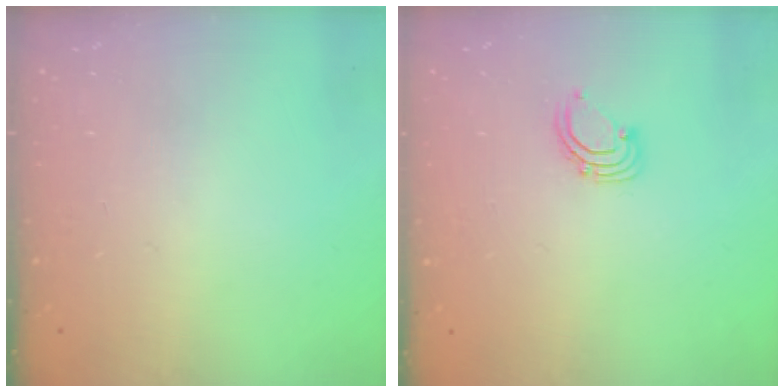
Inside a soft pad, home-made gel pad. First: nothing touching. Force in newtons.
{"total": 2.9, "press": 2.9, "slide": 0.2}